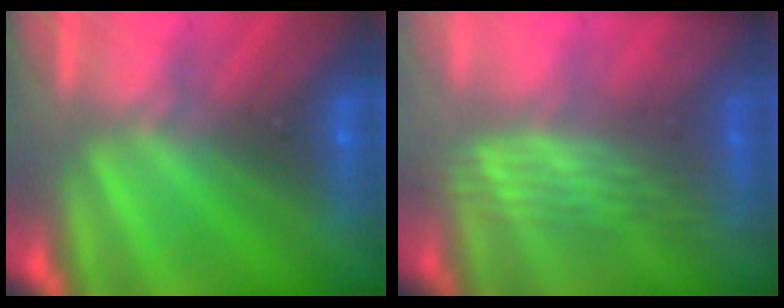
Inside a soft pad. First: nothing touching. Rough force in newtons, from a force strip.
{"total": 3.1}